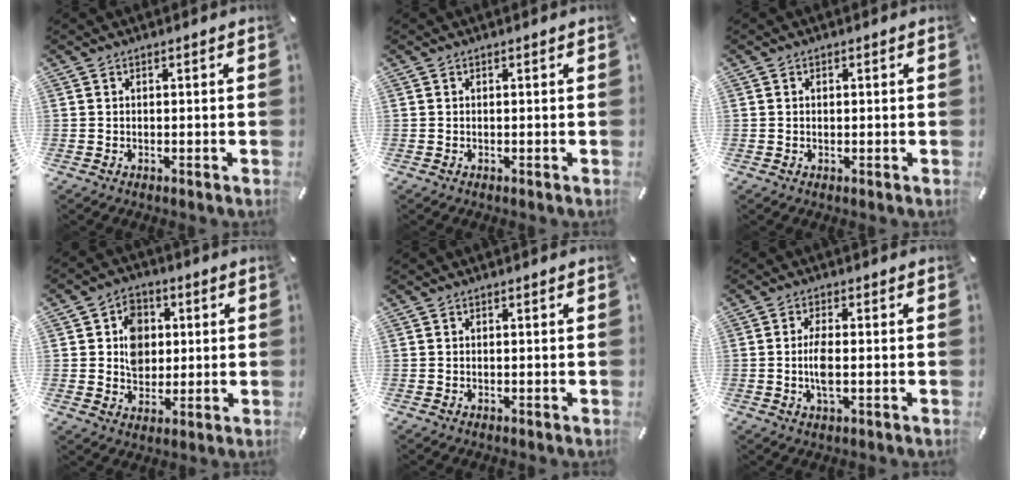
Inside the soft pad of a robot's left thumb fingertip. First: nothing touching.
{"total": 0.0}
{"total": 0.7, "force": [0.1, 0.5, 0.4], "torque": [-0.009, 0.002, 0.001]}
{"total": 8.3, "force": [1.0, 7.1, 4.1], "torque": [-0.062, 0.008, 0.017]}
{"total": 0.0}
{"total": 5.1, "force": [-0.5, 1.7, 4.8], "torque": [-0.108, -0.006, -0.015]}